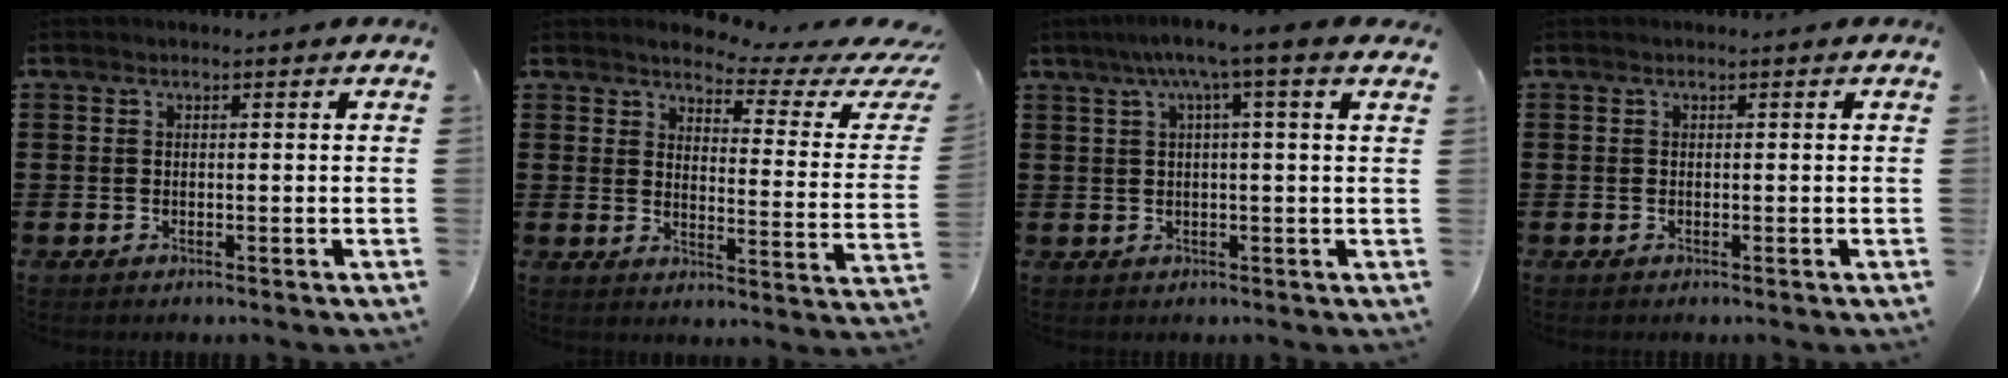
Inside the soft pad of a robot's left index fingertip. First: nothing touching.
{"total": 3.7, "force": [3.2, 0.3, 1.8], "torque": [-0.039, -0.029, 0.045]}
{"total": 4.8, "force": [2.2, -0.7, 4.2], "torque": [-0.085, 0.001, 0.034]}
{"total": 0.0}